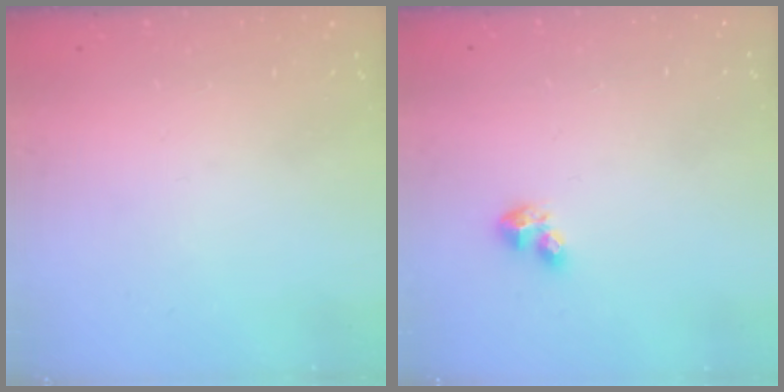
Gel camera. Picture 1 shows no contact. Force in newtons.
{"total": 4.6, "press": 4.6, "slide": 0.6}